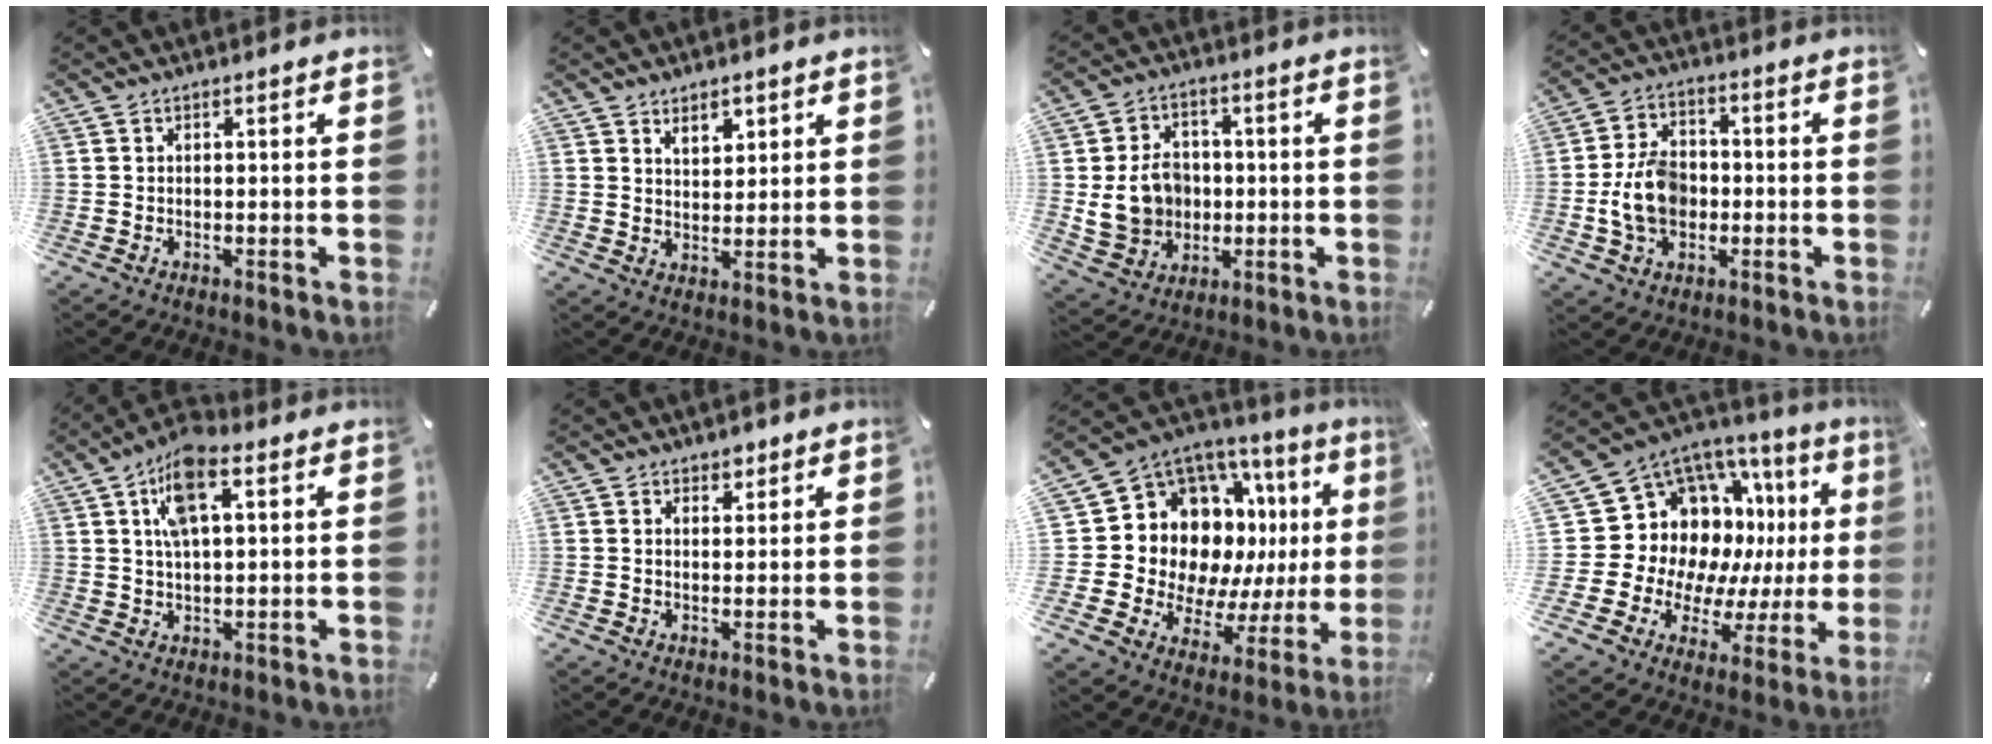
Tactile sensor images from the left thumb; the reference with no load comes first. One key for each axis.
{"total": 4.2, "fx": 2.9, "fy": 2.9, "fz": 1.2, "tx": -0.008, "ty": -0.012, "tz": 0.047}
{"total": 10.6, "fx": 0.3, "fy": 9.6, "fz": 4.6, "tx": -0.105, "ty": 0.008, "tz": 0.011}
{"total": 10.7, "fx": -1.5, "fy": 8.3, "fz": 6.6, "tx": -0.134, "ty": 0.011, "tz": -0.028}
{"total": 9.7, "fx": 3.9, "fy": 4.7, "fz": 7.6, "tx": -0.146, "ty": 0.004, "tz": 0.067}
{"total": 2.8, "fx": 1.7, "fy": 2.2, "fz": 0.3, "tx": 0.013, "ty": -0.004, "tz": 0.026}
{"total": 17.8, "fx": 5.8, "fy": 13.2, "fz": 10.3, "tx": -0.182, "ty": -0.077, "tz": 0.132}
{"total": 15.6, "fx": 4.9, "fy": 12.3, "fz": 8.3, "tx": -0.125, "ty": -0.077, "tz": 0.112}